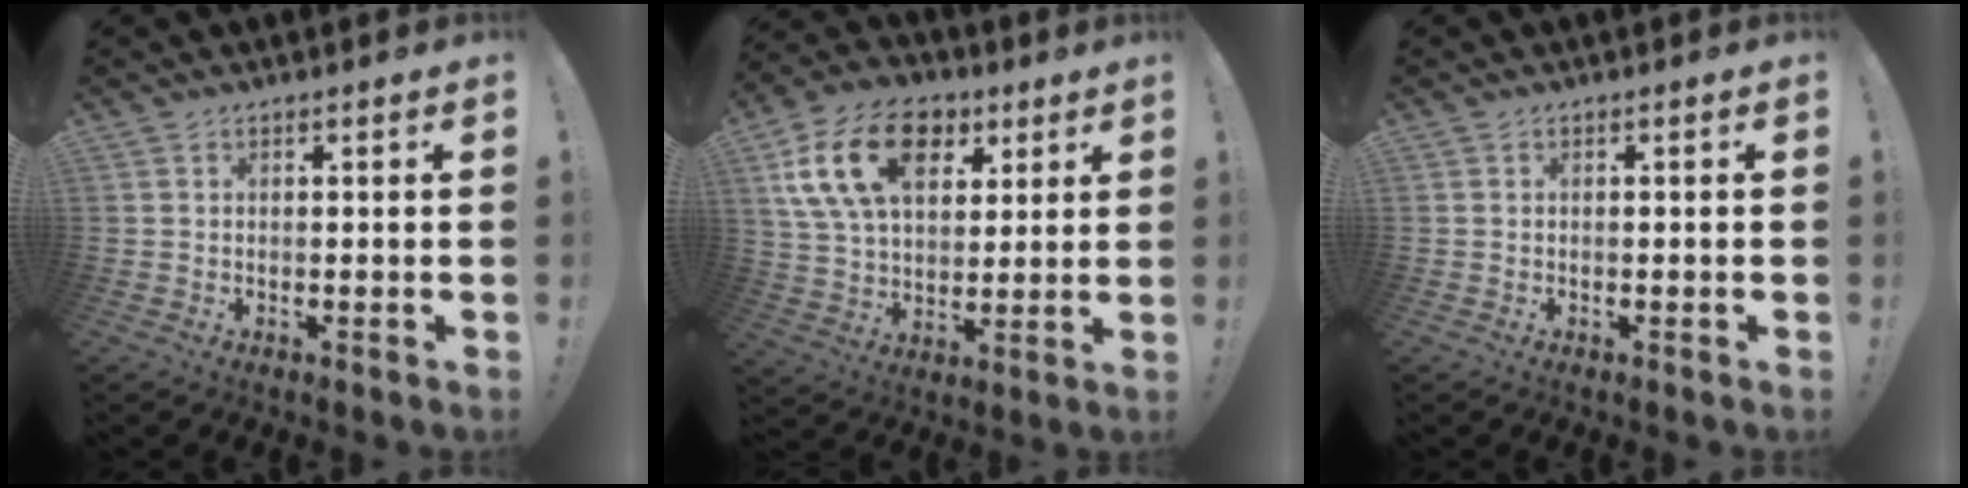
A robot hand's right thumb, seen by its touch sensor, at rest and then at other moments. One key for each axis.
{"total": 19.9, "fx": 8.3, "fy": 13.0, "fz": 12.6, "tx": -0.215, "ty": -0.028, "tz": 0.153}
{"total": 0.0}